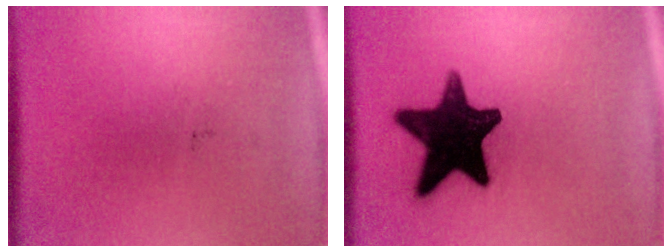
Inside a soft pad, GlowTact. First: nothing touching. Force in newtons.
{"total": 16.9}